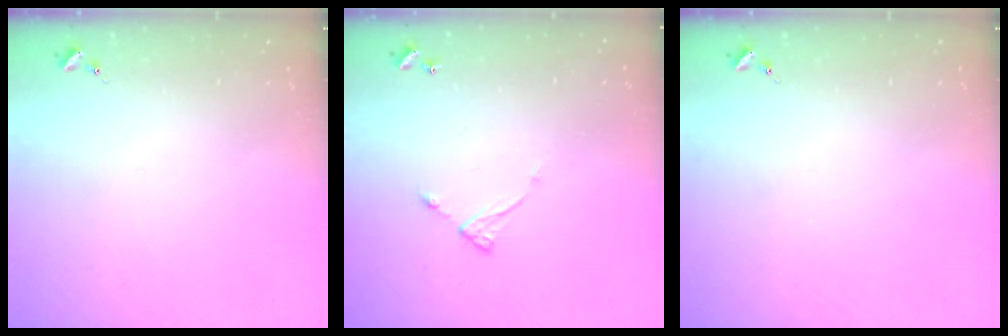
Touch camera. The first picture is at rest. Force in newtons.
{"total": 5.4, "press": 5.4, "slide": 0.4}
{"total": 0.0}